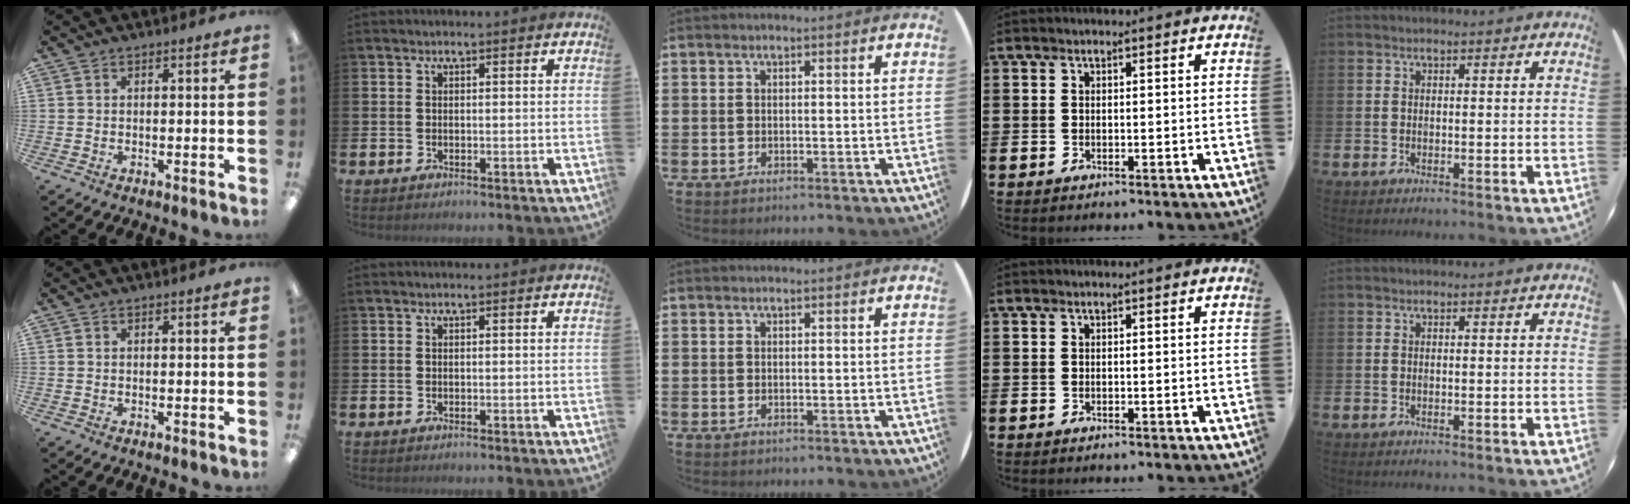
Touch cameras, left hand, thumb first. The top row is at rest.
{}